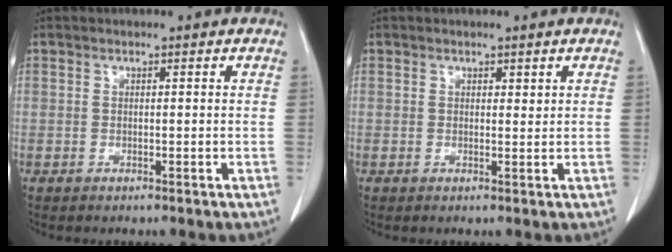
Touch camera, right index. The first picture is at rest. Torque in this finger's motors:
{"motor_torque": [-0.06, 0.12, -0.09, -0.01]}